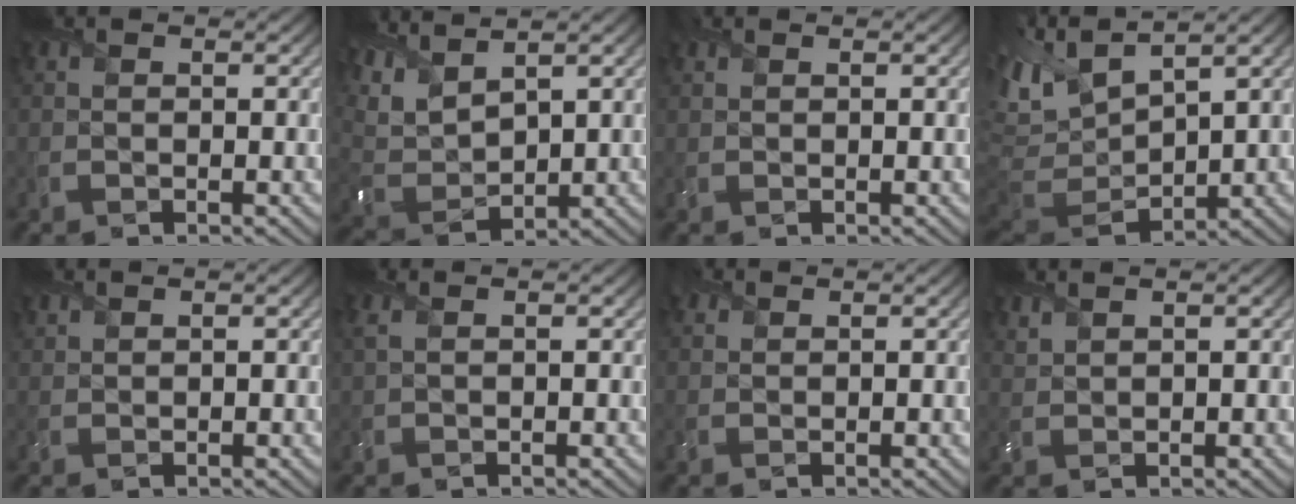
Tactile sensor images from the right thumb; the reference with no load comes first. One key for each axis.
{"total": 7.4, "fx": 4.9, "fy": 3.1, "fz": 4.7, "tx": -0.130, "ty": 0.012, "tz": 0.097}
{"total": 0.6, "fx": 0.6, "fy": 0.1, "fz": 0.1, "tx": -0.006, "ty": 0.003, "tz": 0.015}
{"total": 9.6, "fx": 4.8, "fy": 4.1, "fz": 7.2, "tx": -0.191, "ty": 0.007, "tz": 0.092}
{"total": 1.1, "fx": 1.1, "fy": 0.2, "fz": 0.2, "tx": -0.013, "ty": 0.004, "tz": 0.030}
{"total": 1.2, "fx": 0.7, "fy": 0.3, "fz": 0.9, "tx": -0.026, "ty": 0.005, "tz": 0.015}
{"total": 1.0, "fx": 0.8, "fy": 0.5, "fz": 0.2, "tx": -0.006, "ty": 0.002, "tz": 0.019}
{"total": 1.7, "fx": 1.6, "fy": 0.2, "fz": 0.4, "tx": -0.017, "ty": 0.005, "tz": 0.039}